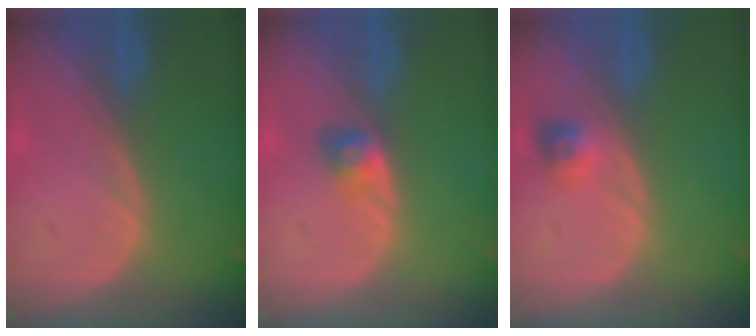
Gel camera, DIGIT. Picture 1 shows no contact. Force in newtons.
{"total": 2.7, "press": 2.5, "slide": 1.1}
{"total": 2.9, "press": 2.6, "slide": 1.2}